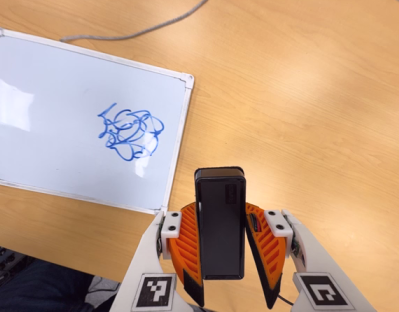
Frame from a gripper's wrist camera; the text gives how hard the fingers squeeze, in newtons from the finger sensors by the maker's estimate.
{"total": 6.5, "left": 6.1, "right": 6.8}